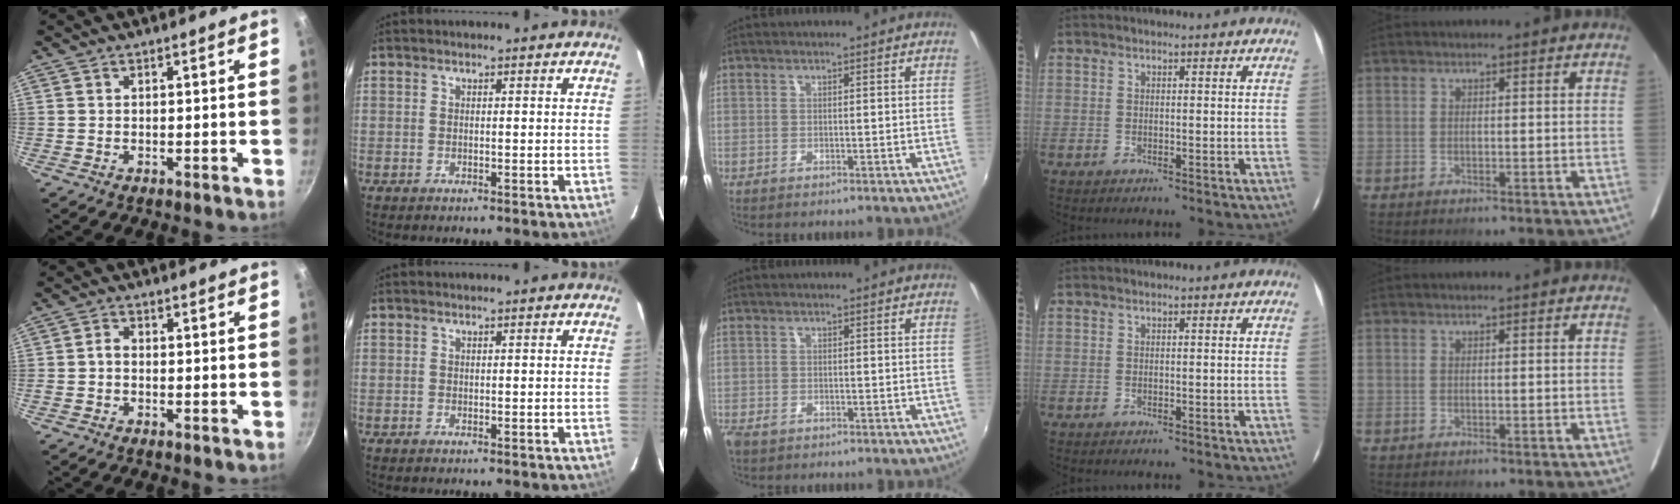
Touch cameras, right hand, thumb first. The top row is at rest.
{"thumb": {"total": 1.7, "force": [-0.6, 1.1, 1.1], "torque": [-0.021, 0.011, -0.015]}, "middle": {"total": 2.7, "force": [-1.8, 1.6, 1.3], "torque": [-0.029, -0.008, -0.033]}}